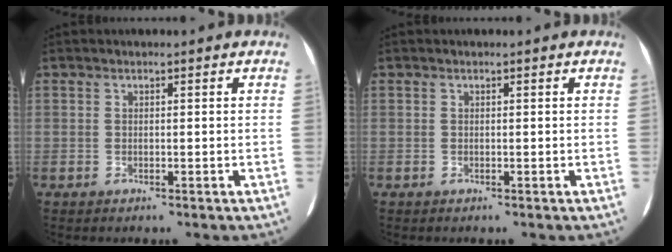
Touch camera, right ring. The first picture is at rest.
{"total": 0.0}